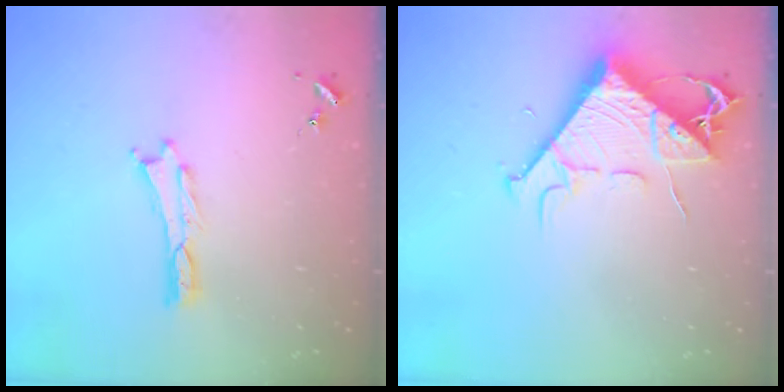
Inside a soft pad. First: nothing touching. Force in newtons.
{"total": 9.2, "press": 9.1, "slide": 1.2}